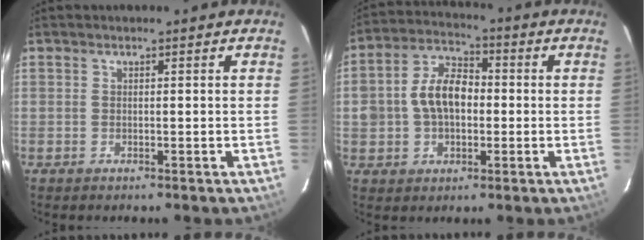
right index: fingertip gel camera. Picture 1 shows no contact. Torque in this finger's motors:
{"motor_torque": [0.38, -0.07, 0.29, 0.14]}